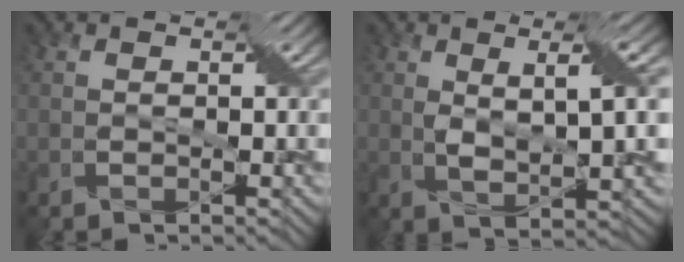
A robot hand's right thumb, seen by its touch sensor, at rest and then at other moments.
{"total": 4.6, "force": [1.7, 0.7, 4.2], "torque": [-0.077, 0.000, 0.033]}